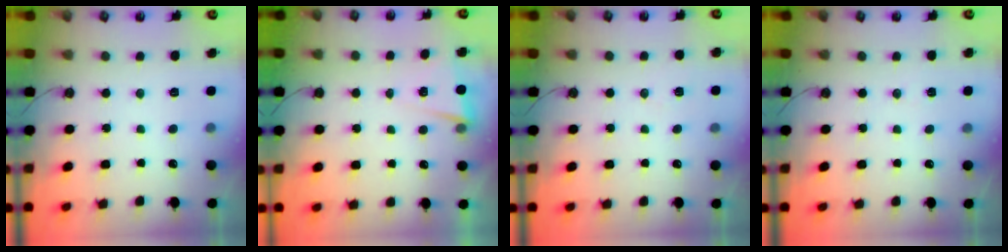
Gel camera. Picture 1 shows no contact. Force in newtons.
{"total": 3.0, "press": 2.8, "slide": 0.9}
{"total": 4.7, "press": 4.1, "slide": 2.2}
{"total": 2.6, "press": 1.7, "slide": 1.9}